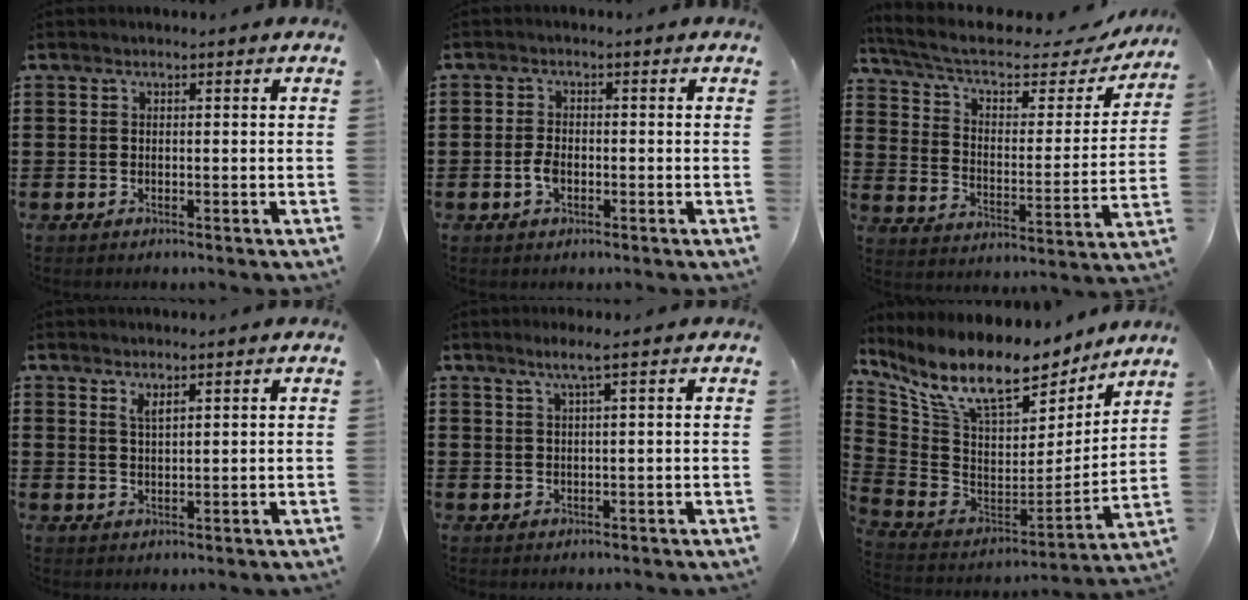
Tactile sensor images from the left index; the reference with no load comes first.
{"total": 2.6, "force": [-0.7, 1.5, 2.1], "torque": [-0.054, -0.004, -0.017]}
{"total": 7.1, "force": [5.1, 2.5, 4.3], "torque": [-0.103, -0.027, 0.084]}
{"total": 2.0, "force": [1.5, 0.6, 1.3], "torque": [-0.028, 0.002, 0.027]}
{"total": 2.4, "force": [1.2, -0.3, 2.0], "torque": [-0.042, -0.002, 0.020]}
{"total": 13.0, "force": [8.6, 4.6, 8.6], "torque": [-0.189, -0.049, 0.152]}